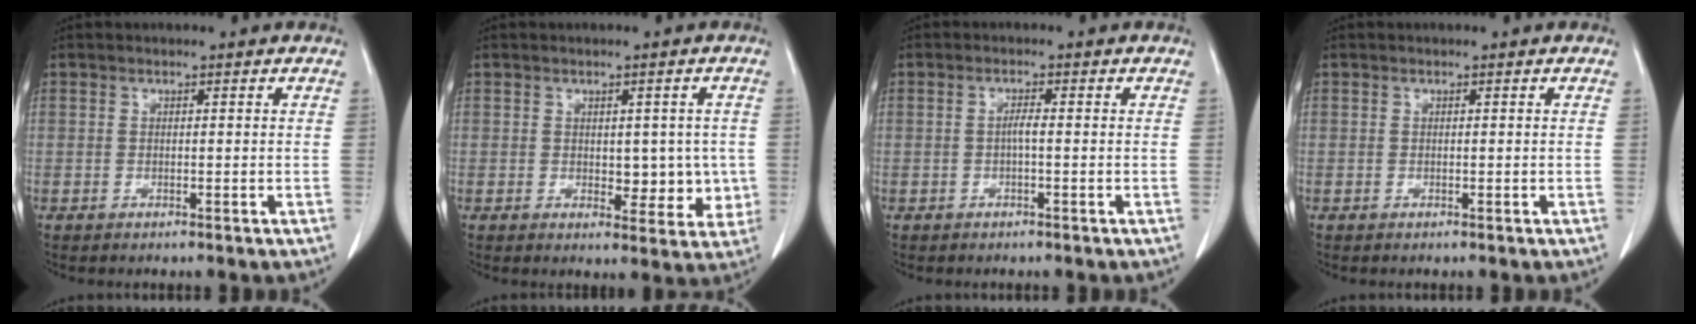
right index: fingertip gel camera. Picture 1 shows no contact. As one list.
[{"total": 6.1, "force": [0.0, 3.7, 4.9], "torque": [-0.040, 0.005, 0.009]}, {"total": 1.4, "force": [-0.1, 0.1, 1.4], "torque": [-0.026, 0.003, -0.001]}, {"total": 0.0}]